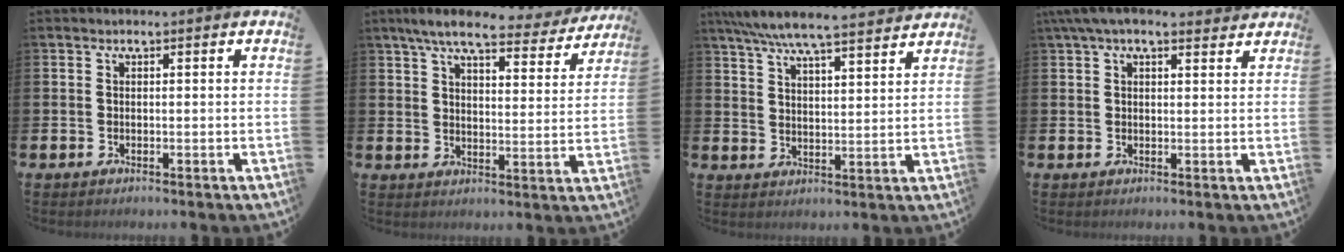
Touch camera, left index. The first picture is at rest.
{"total": 7.8, "force": [6.8, 1.3, 3.5], "torque": [-0.075, -0.031, 0.116]}
{"total": 7.2, "force": [6.8, 0.5, 2.4], "torque": [-0.061, -0.038, 0.120]}
{"total": 4.6, "force": [3.6, 1.4, 2.4], "torque": [-0.049, -0.003, 0.065]}